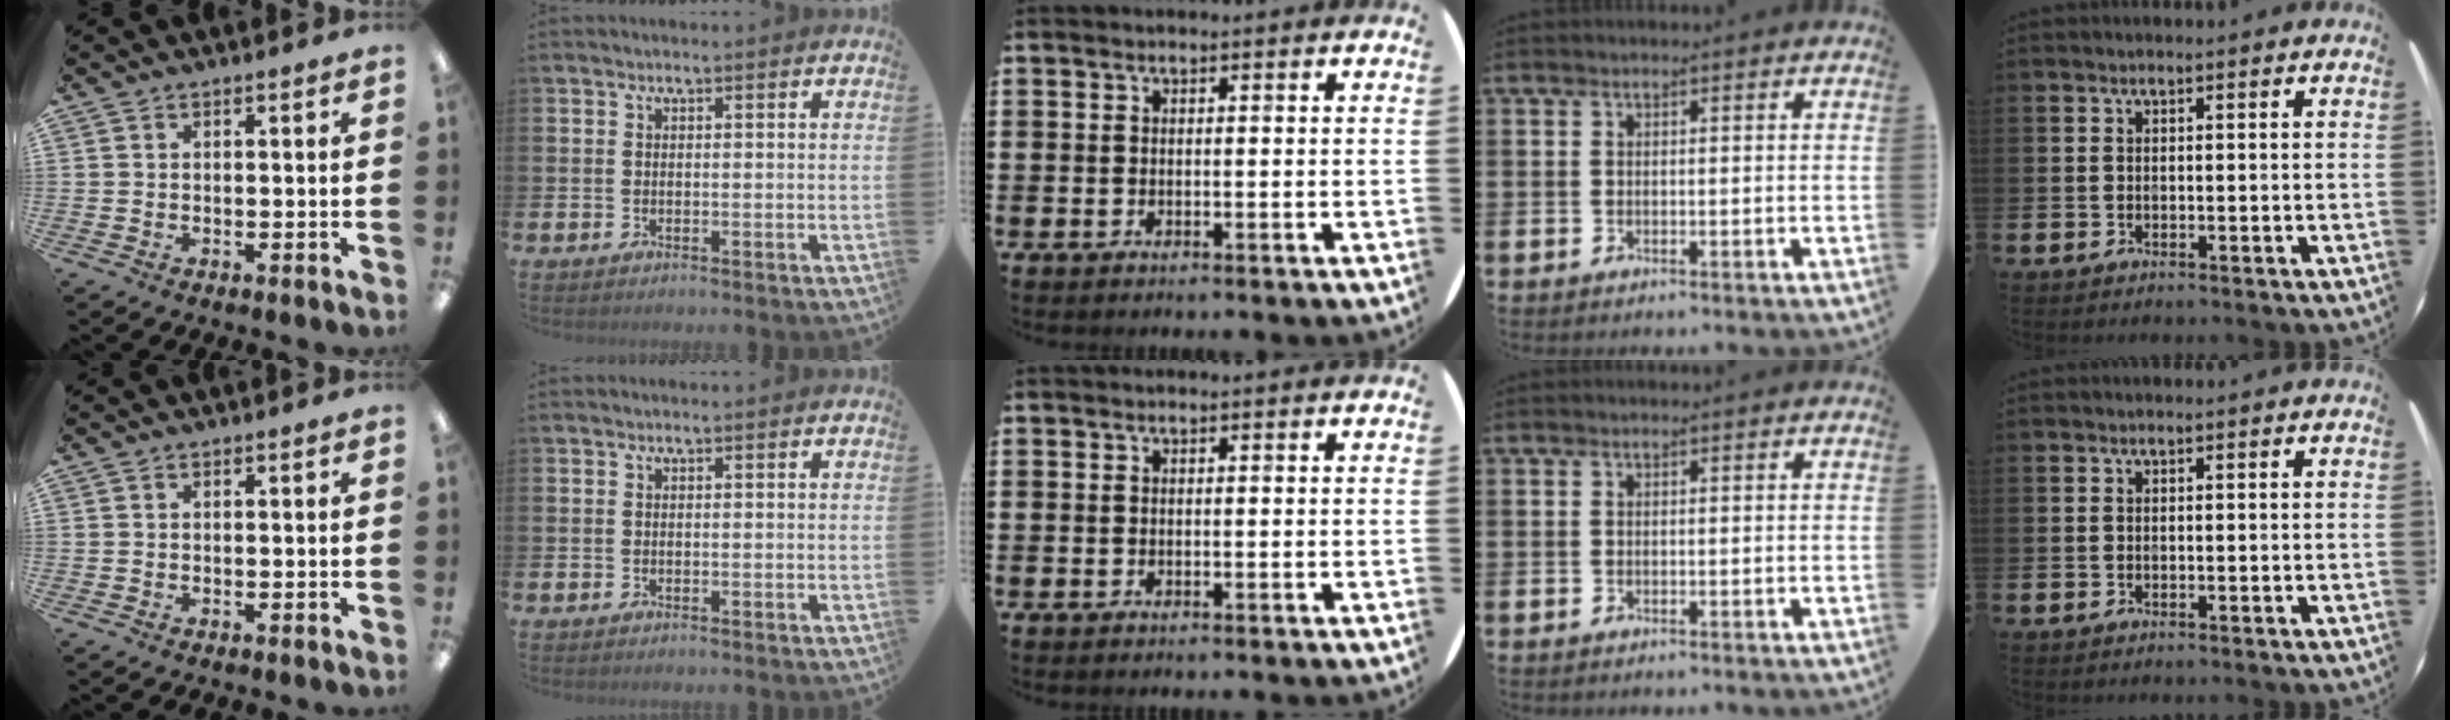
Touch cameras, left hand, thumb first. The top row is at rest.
{}